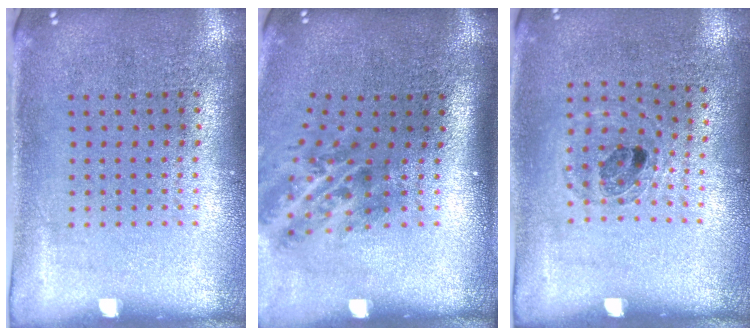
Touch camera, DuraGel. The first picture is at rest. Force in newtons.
{"total": 2.1, "press": 1.3, "slide": 1.7}
{"total": 0.8, "press": 0.8, "slide": 0.2}